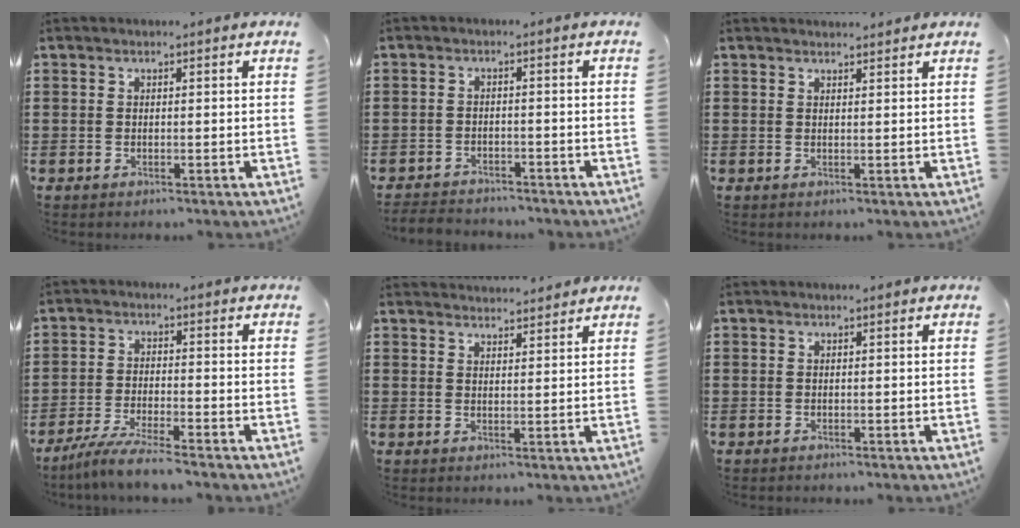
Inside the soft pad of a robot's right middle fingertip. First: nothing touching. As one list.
[{"total": 2.9, "force": [-2.8, 0.5, 0.1], "torque": [-0.007, 0.001, -0.061]}, {"total": 1.3, "force": [1.3, 0.1, 0.1], "torque": [0.004, -0.002, 0.022]}, {"total": 5.2, "force": [-4.8, -0.1, 2.0], "torque": [-0.048, -0.012, -0.094]}, {"total": 2.3, "force": [2.3, 0.2, -0.2], "torque": [-0.003, 0.000, 0.045]}, {"total": 0.5, "force": [-0.4, 0.3, -0.1], "torque": [0.002, 0.005, -0.011]}]